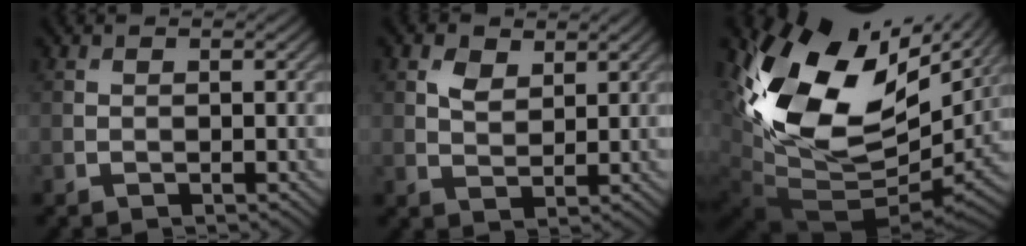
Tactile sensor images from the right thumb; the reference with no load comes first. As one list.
[{"total": 3.0, "force": [1.6, 1.8, 1.7], "torque": [-0.039, -0.001, 0.033]}, {"total": 17.9, "force": [6.3, 11.9, 11.8], "torque": [-0.267, -0.019, 0.134]}]